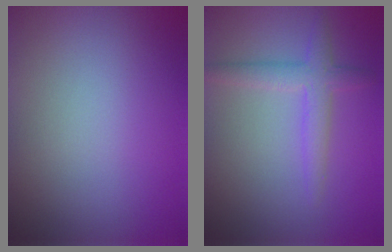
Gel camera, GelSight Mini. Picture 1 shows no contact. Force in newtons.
{"total": 2.8, "press": 2.8, "slide": 0.1}